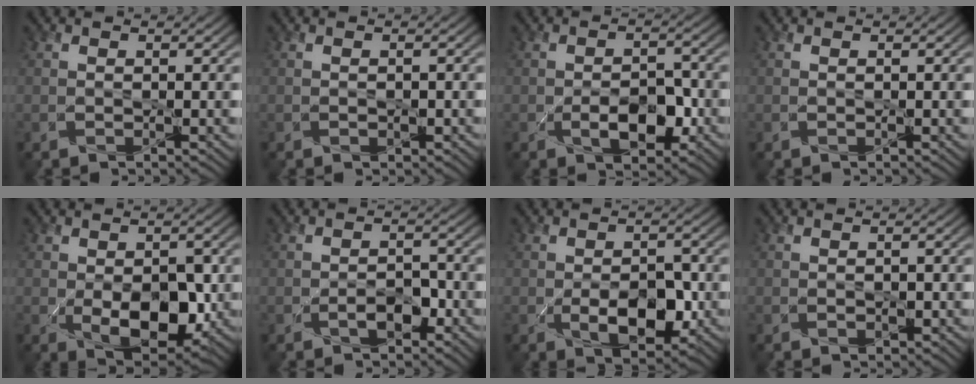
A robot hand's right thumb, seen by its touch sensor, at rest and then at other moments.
{"total": 0.7, "force": [-0.3, 0.5, 0.5], "torque": [-0.006, -0.002, -0.004]}
{"total": 5.1, "force": [-1.7, 3.0, 3.7], "torque": [-0.061, -0.005, -0.025]}
{"total": 0.0}
{"total": 8.2, "force": [-1.5, 4.9, 6.5], "torque": [-0.117, -0.027, -0.010]}
{"total": 3.0, "force": [-1.5, 1.8, 1.9], "torque": [-0.031, 0.001, -0.023]}
{"total": 6.2, "force": [-1.6, 3.6, 4.7], "torque": [-0.078, -0.014, -0.019]}
{"total": 1.0, "force": [-0.3, 0.7, 0.7], "torque": [-0.010, -0.004, -0.002]}